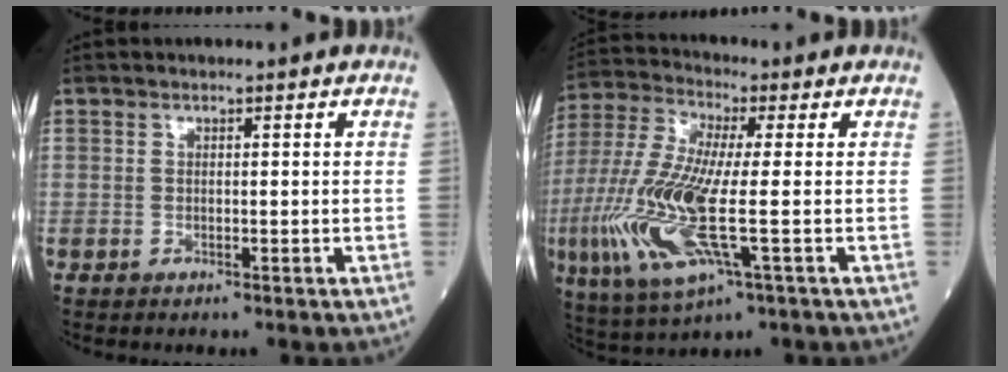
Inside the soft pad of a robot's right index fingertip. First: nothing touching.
{"total": 17.1, "force": [-3.5, 3.3, 16.5], "torque": [-0.376, -0.021, -0.064]}